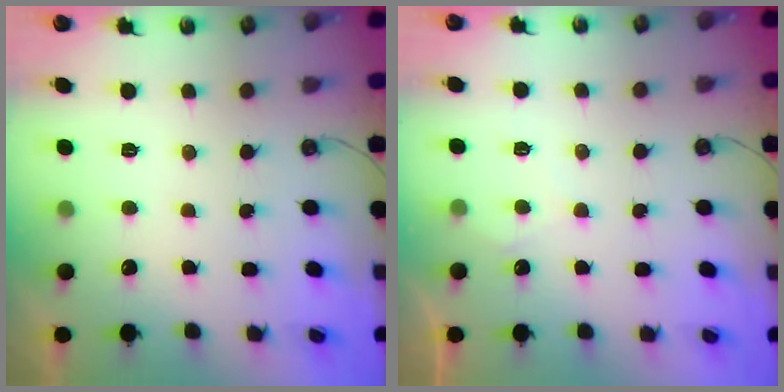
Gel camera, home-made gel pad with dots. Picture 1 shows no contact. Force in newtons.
{"total": 3.3, "press": 3.2, "slide": 0.5}